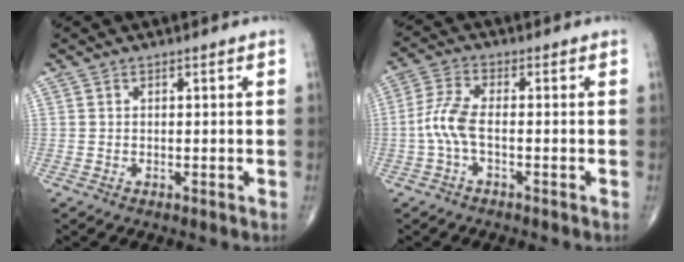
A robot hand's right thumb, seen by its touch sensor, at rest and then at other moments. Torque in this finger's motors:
{"motor_torque": [-0.28, 0.30, 0.52, -0.30, 0.15]}